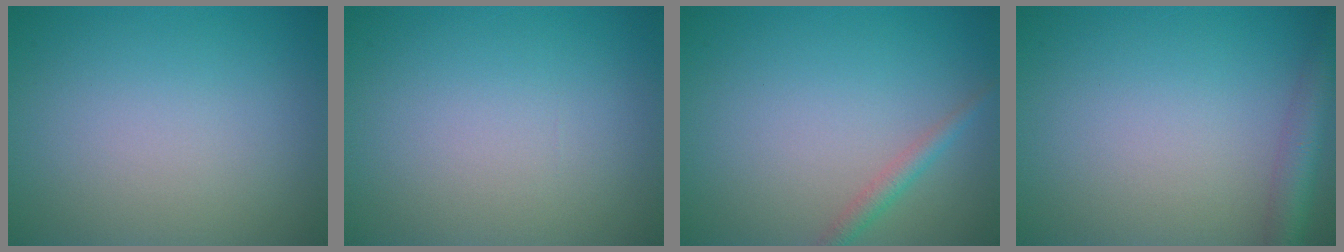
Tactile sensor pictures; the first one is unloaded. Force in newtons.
{"total": 0.0}
{"total": 1.6, "press": 1.6, "slide": 0.1}
{"total": 3.4, "press": 3.4, "slide": 0.2}